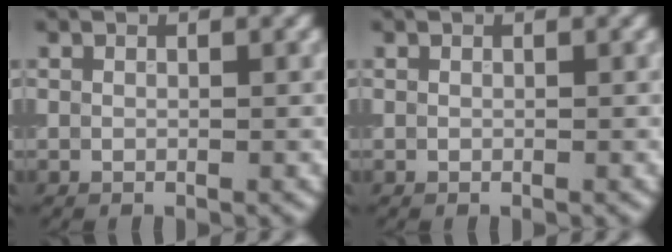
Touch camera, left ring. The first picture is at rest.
{"total": 0.0}